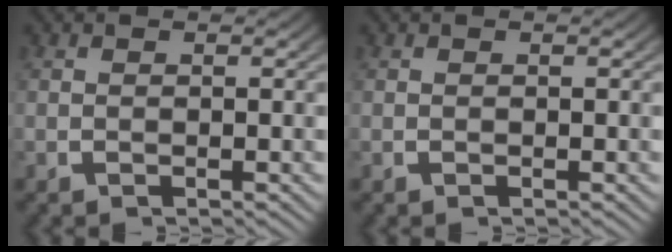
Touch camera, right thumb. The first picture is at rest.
{"total": 0.0}